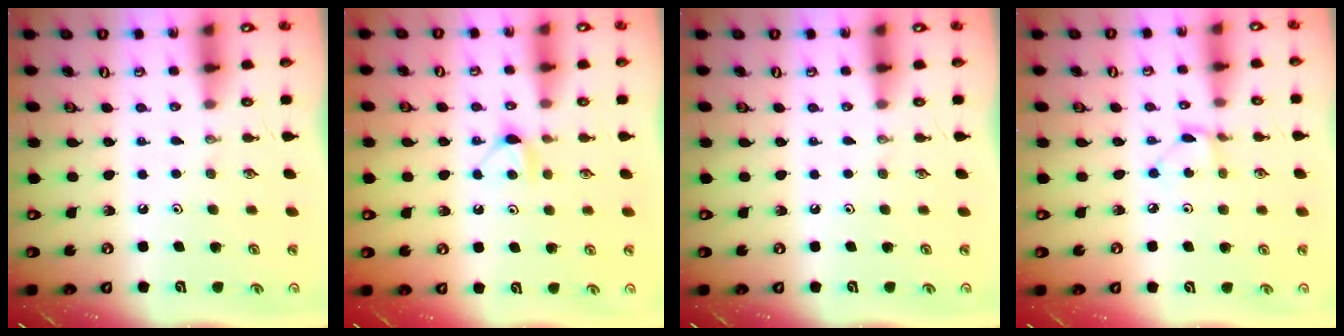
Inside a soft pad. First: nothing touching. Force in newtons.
{"total": 5.7, "press": 5.7, "slide": 0.8}
{"total": 0.0}
{"total": 1.8, "press": 1.8, "slide": 0.3}